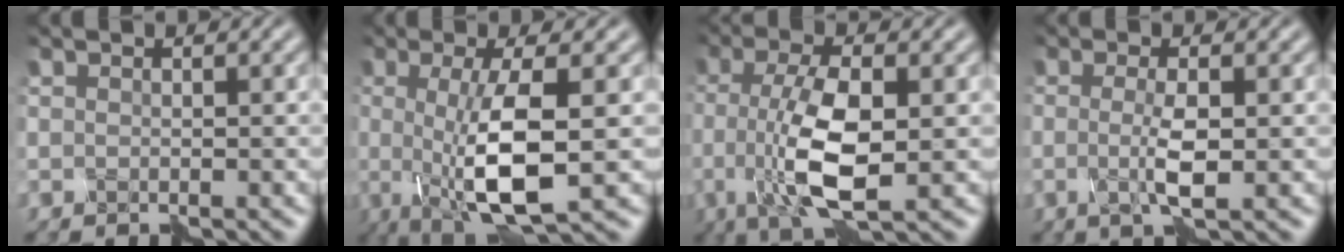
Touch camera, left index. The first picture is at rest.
{"total": 6.8, "force": [-0.7, 1.4, 6.7], "torque": [-0.134, -0.009, -0.008]}
{"total": 7.2, "force": [-1.4, 2.1, 6.7], "torque": [-0.147, -0.001, -0.023]}
{"total": 2.9, "force": [-0.5, 0.1, 2.8], "torque": [-0.067, -0.005, -0.005]}